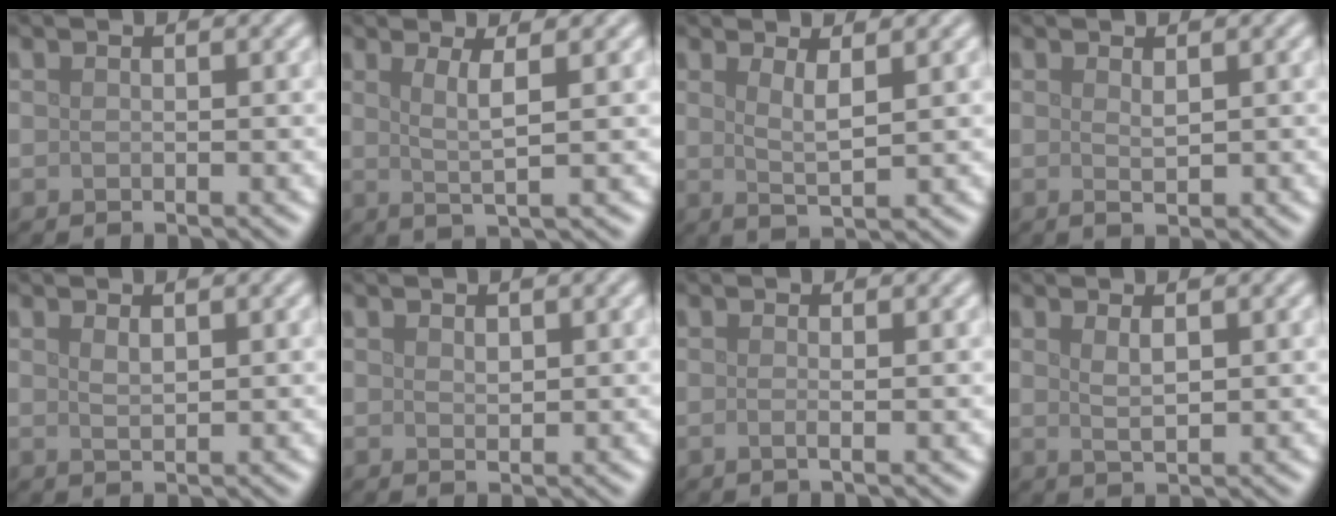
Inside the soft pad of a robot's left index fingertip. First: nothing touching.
{"total": 2.8, "force": [0.9, 0.5, 2.6], "torque": [-0.047, -0.004, 0.016]}
{"total": 2.4, "force": [1.0, 0.6, 2.1], "torque": [-0.035, -0.007, 0.019]}
{"total": 1.0, "force": [0.4, 0.2, 0.9], "torque": [-0.017, -0.003, 0.007]}
{"total": 1.2, "force": [0.7, 0.4, 0.9], "torque": [-0.018, -0.002, 0.015]}
{"total": 0.9, "force": [0.6, 0.5, 0.6], "torque": [-0.013, -0.001, 0.012]}
{"total": 1.2, "force": [-0.1, 0.4, 1.1], "torque": [-0.016, -0.007, -0.010]}
{"total": 1.8, "force": [0.8, 0.5, 1.5], "torque": [-0.026, -0.003, 0.016]}